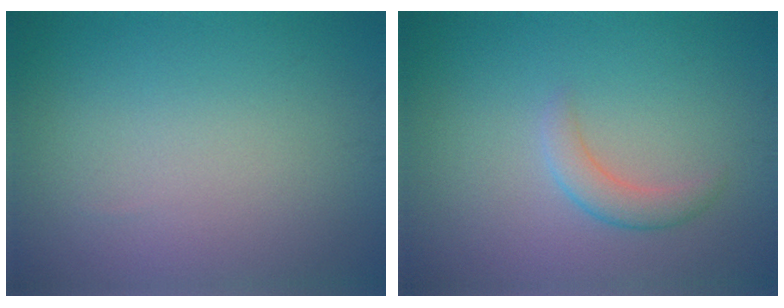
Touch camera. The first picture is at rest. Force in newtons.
{"total": 1.9, "press": 1.9, "slide": 0.1}